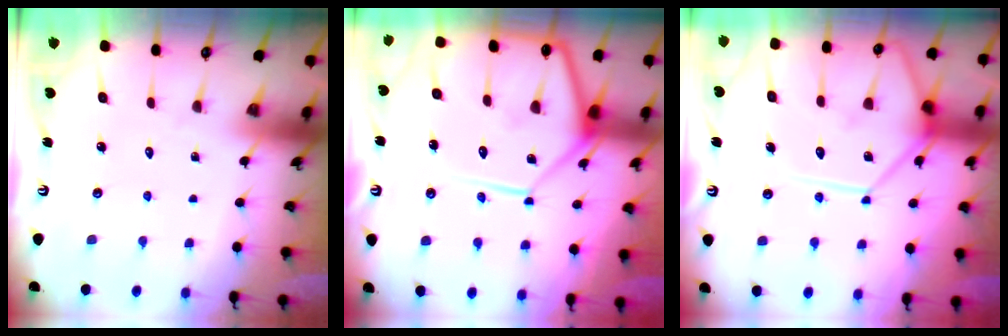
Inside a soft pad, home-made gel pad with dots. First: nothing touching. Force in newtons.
{"total": 15.0, "press": 15.0, "slide": 1.5}
{"total": 14.1, "press": 14.0, "slide": 1.6}